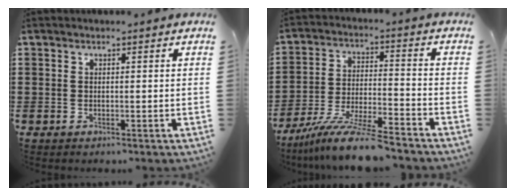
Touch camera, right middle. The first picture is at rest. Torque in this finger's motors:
{"motor_torque": [0.82, 0.14, 0.39, 0.21]}